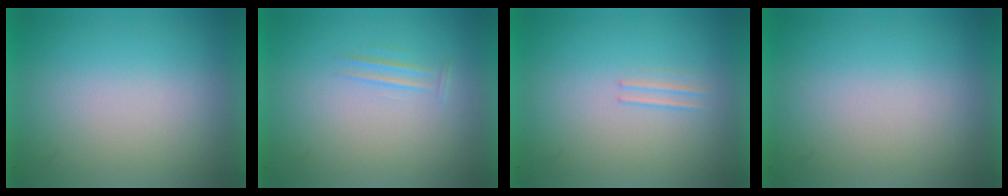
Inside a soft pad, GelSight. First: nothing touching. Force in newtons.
{"total": 1.1}
{"total": 1.2}
{"total": 1.1}